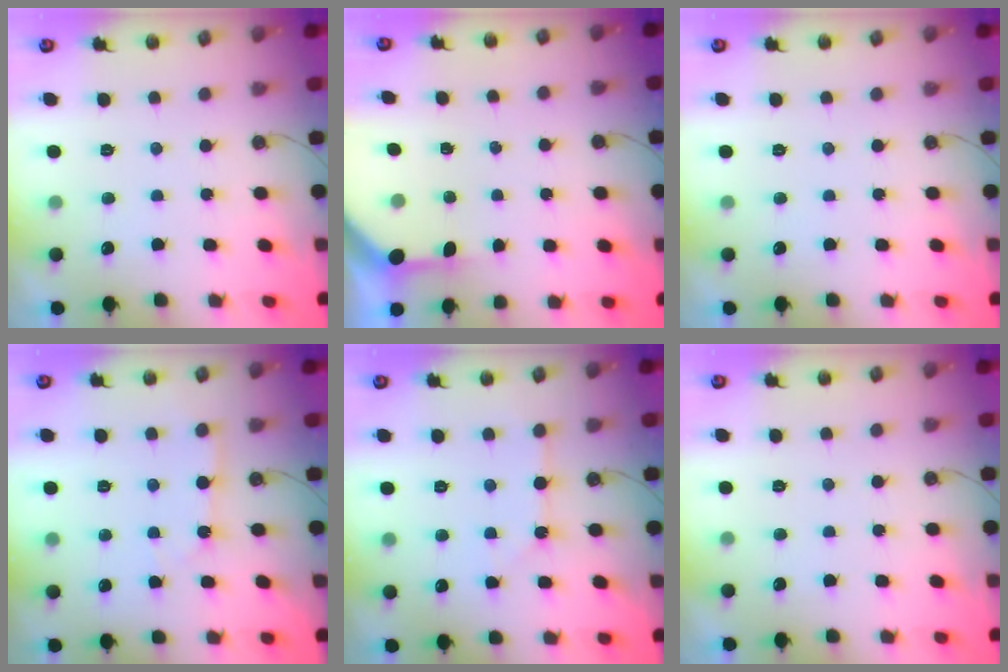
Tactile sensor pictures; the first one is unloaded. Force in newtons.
{"total": 4.3, "press": 4.3, "slide": 0.1}
{"total": 0.0}
{"total": 3.4, "press": 3.3, "slide": 0.4}
{"total": 2.6, "press": 2.5, "slide": 0.4}
{"total": 0.0}